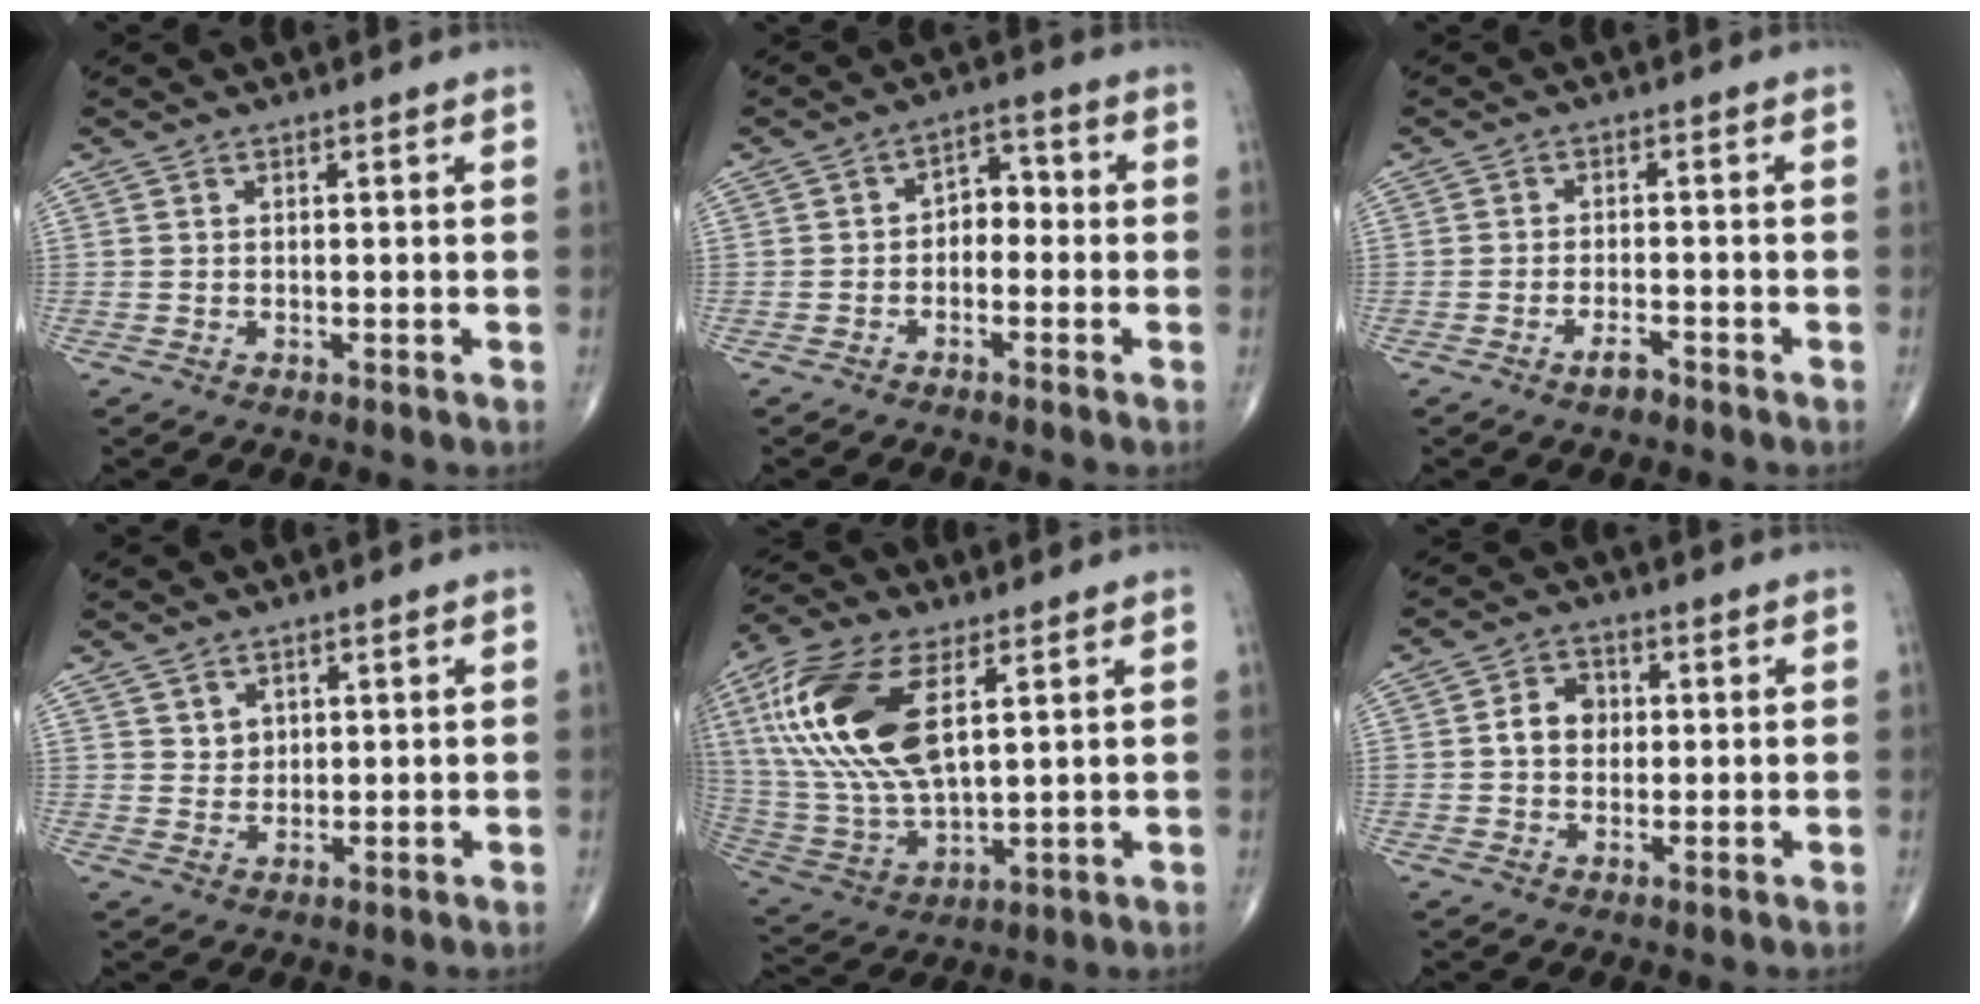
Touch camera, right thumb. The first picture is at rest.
{"total": 4.6, "force": [-1.0, 3.2, 3.1], "torque": [-0.024, 0.027, -0.029]}
{"total": 2.6, "force": [-1.9, 0.8, 1.6], "torque": [-0.031, 0.008, -0.036]}
{"total": 2.4, "force": [1.5, 1.8, 0.4], "torque": [0.010, -0.011, 0.025]}
{"total": 21.4, "force": [6.8, 10.1, 17.6], "torque": [-0.376, -0.016, 0.130]}
{"total": 5.4, "force": [0.4, 4.3, 3.2], "torque": [-0.038, 0.011, 0.002]}